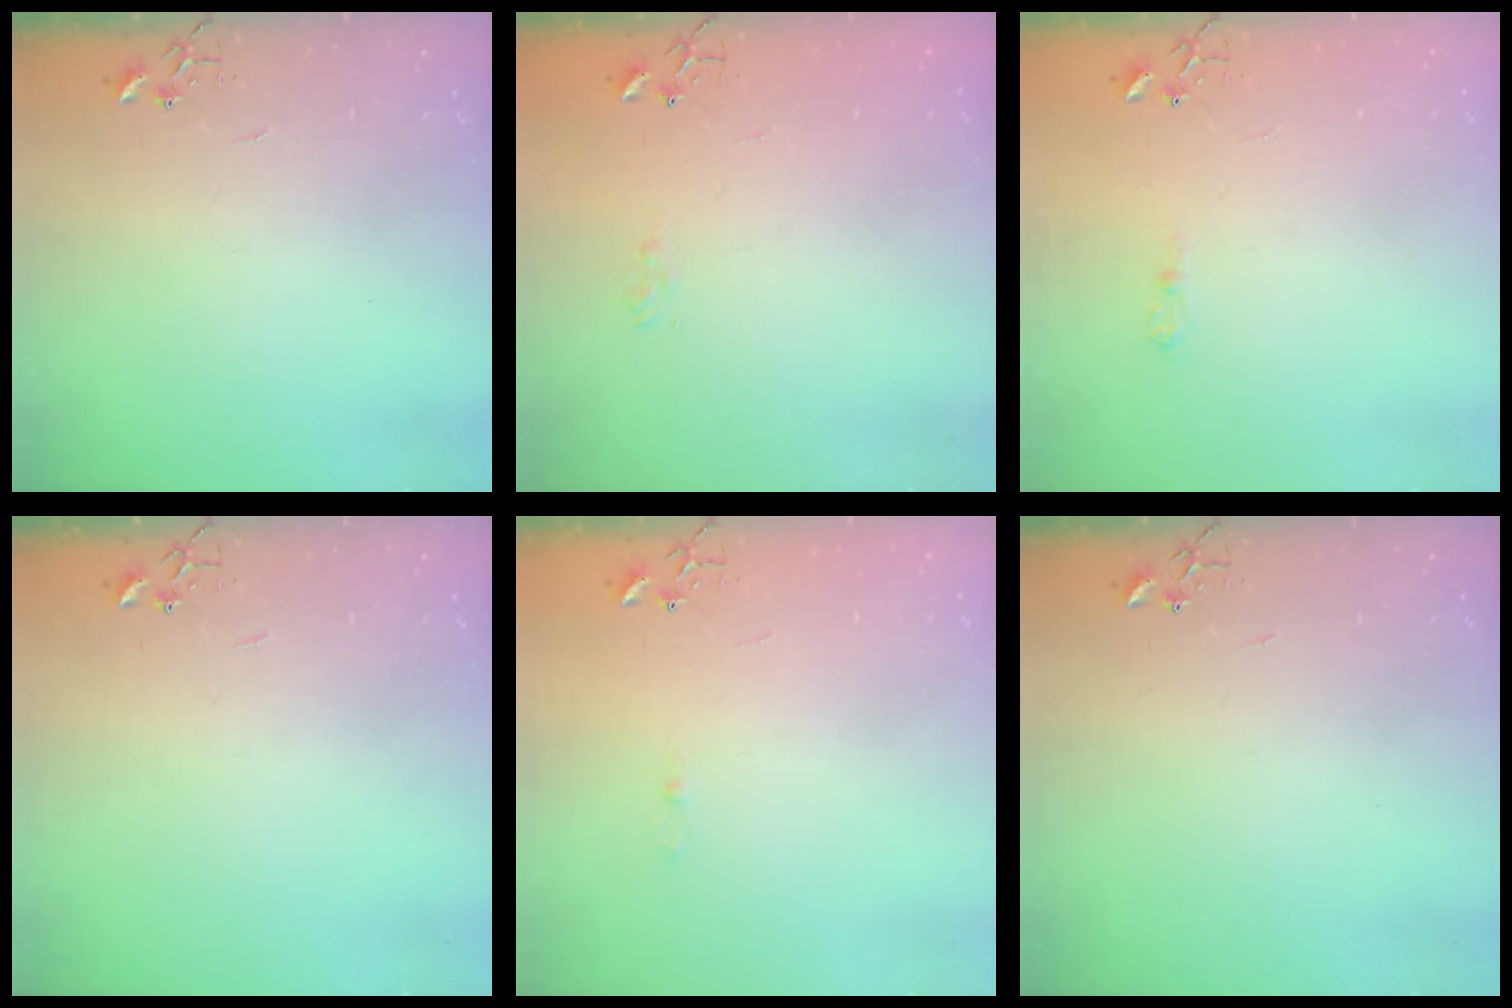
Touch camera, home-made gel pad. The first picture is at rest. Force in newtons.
{"total": 6.9, "press": 6.8, "slide": 0.8}
{"total": 6.0, "press": 6.0, "slide": 0.7}
{"total": 0.0}
{"total": 2.5, "press": 2.5, "slide": 0.3}
{"total": 0.0}